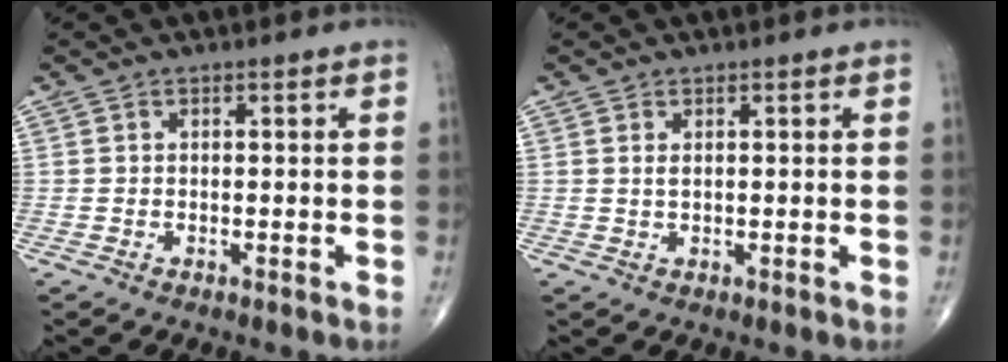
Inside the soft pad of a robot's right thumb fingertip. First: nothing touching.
{"total": 1.1, "force": [0.4, 0.4, 0.9], "torque": [-0.019, 0.000, 0.012]}